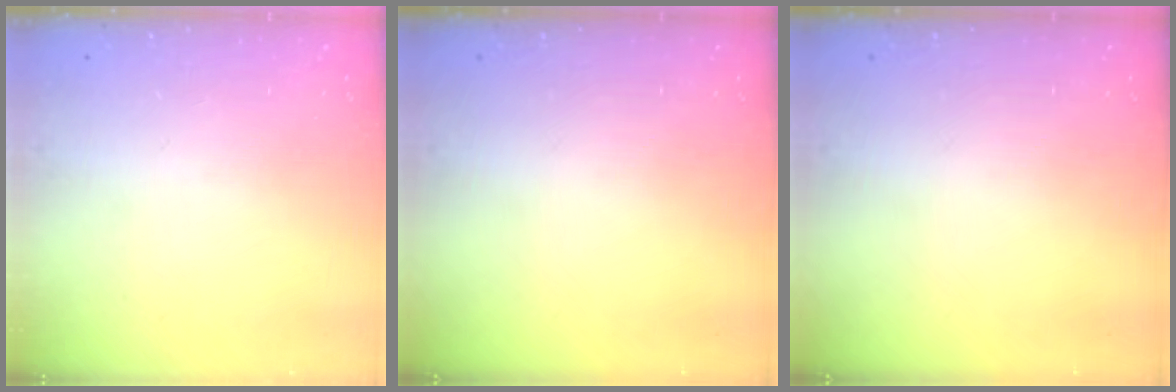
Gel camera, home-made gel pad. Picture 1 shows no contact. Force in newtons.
{"total": 0.0}
{"total": 0.0}